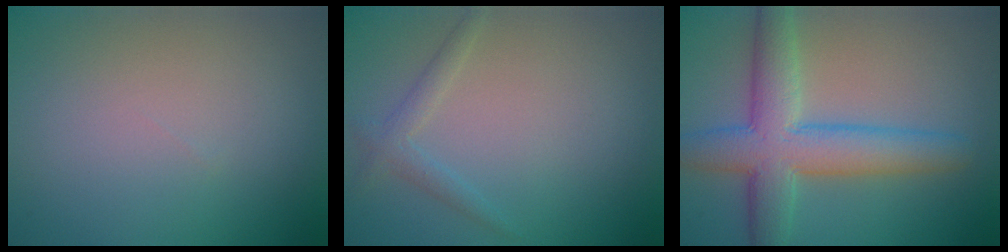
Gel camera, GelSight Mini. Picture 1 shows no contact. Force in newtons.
{"total": 1.5, "press": 1.5, "slide": 0.1}
{"total": 7.1, "press": 7.1, "slide": 0.3}